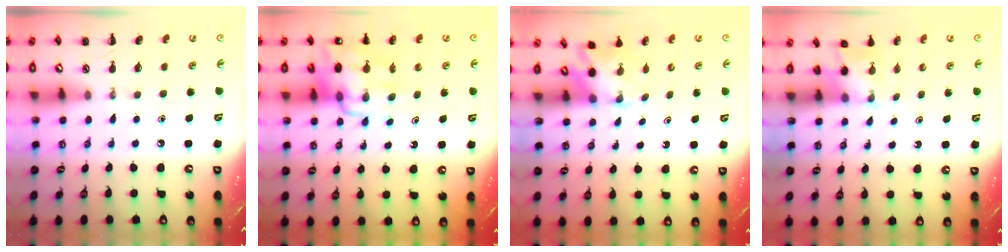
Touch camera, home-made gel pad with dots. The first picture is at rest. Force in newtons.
{"total": 13.6, "press": 13.2, "slide": 3.4}
{"total": 2.6, "press": 2.4, "slide": 1.1}
{"total": 2.3, "press": 2.2, "slide": 0.7}